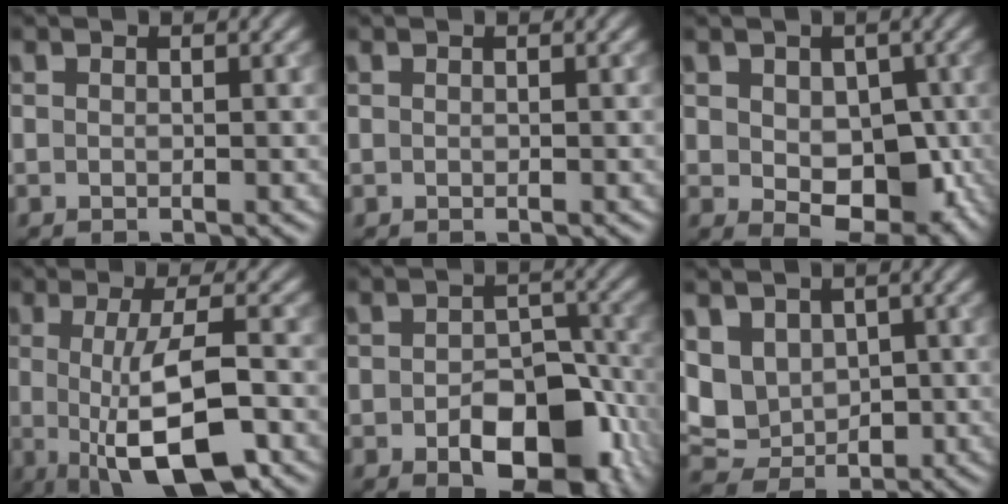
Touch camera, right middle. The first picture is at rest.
{"total": 0.0}
{"total": 6.0, "force": [-0.2, 4.1, 4.4], "torque": [-0.061, -0.014, 0.001]}
{"total": 8.2, "force": [-1.5, 2.4, 7.7], "torque": [-0.120, -0.008, -0.024]}
{"total": 9.3, "force": [-3.8, 5.3, 6.6], "torque": [-0.089, -0.011, -0.053]}
{"total": 5.3, "force": [1.1, 4.4, 2.8], "torque": [-0.060, -0.008, 0.020]}